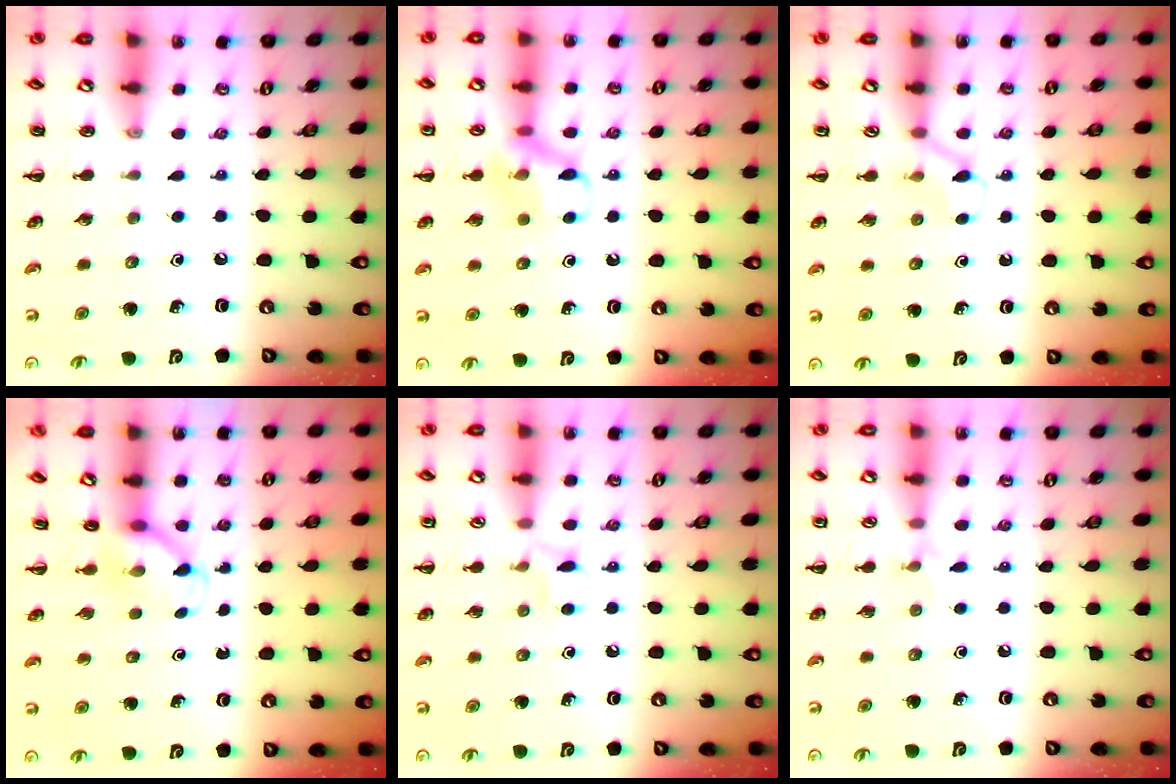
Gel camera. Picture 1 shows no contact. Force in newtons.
{"total": 10.9, "press": 10.8, "slide": 1.3}
{"total": 3.9, "press": 3.6, "slide": 1.4}
{"total": 3.5, "press": 3.3, "slide": 1.2}
{"total": 4.0, "press": 3.7, "slide": 1.5}
{"total": 5.1, "press": 4.8, "slide": 1.7}